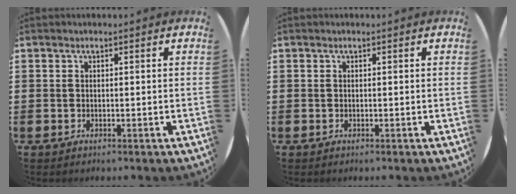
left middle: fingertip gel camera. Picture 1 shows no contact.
{"total": 0.0}